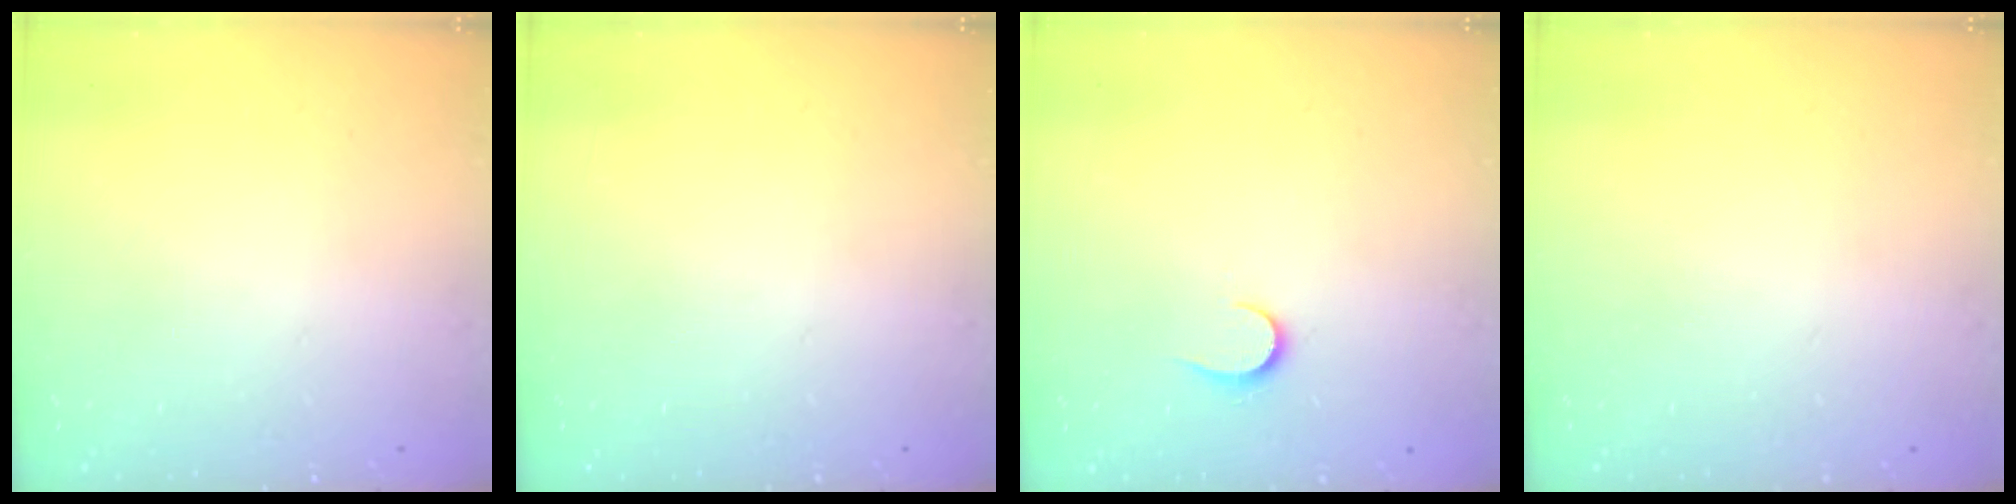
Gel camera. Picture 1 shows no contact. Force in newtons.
{"total": 0.0}
{"total": 6.7, "press": 6.7, "slide": 0.6}
{"total": 0.0}